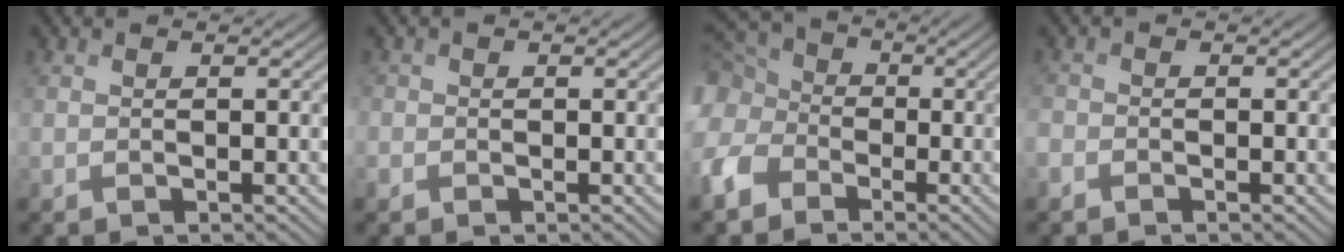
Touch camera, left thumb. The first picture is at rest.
{"total": 1.3, "force": [-0.3, 1.2, 0.0], "torque": [0.004, -0.004, -0.013]}
{"total": 10.7, "force": [-3.4, 8.6, 5.3], "torque": [-0.173, -0.033, -0.078]}
{"total": 1.4, "force": [-1.1, 0.8, 0.3], "torque": [-0.010, -0.002, -0.029]}